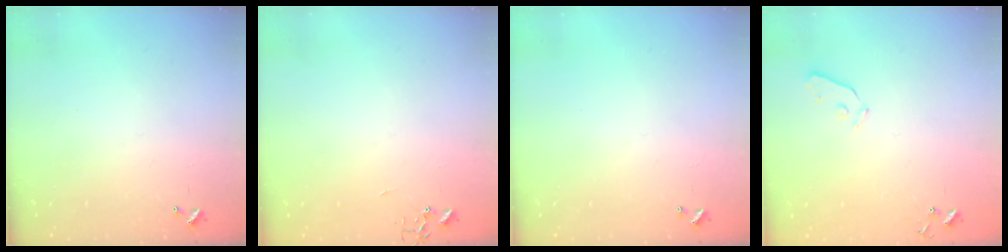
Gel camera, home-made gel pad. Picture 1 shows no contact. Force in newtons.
{"total": 0.0}
{"total": 0.0}
{"total": 4.0, "press": 4.0, "slide": 0.5}